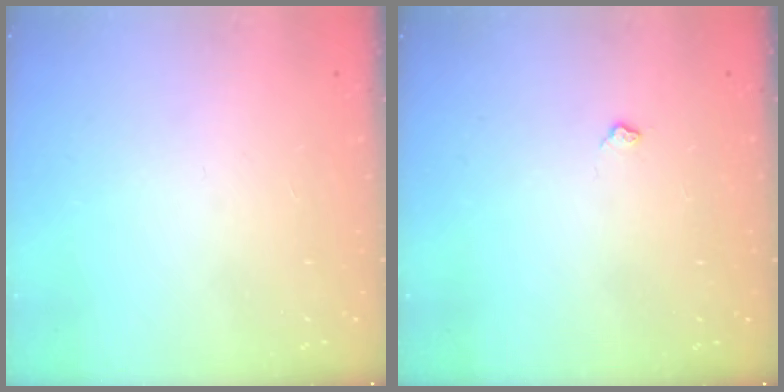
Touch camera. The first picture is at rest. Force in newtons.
{"total": 3.6, "press": 3.5, "slide": 0.6}